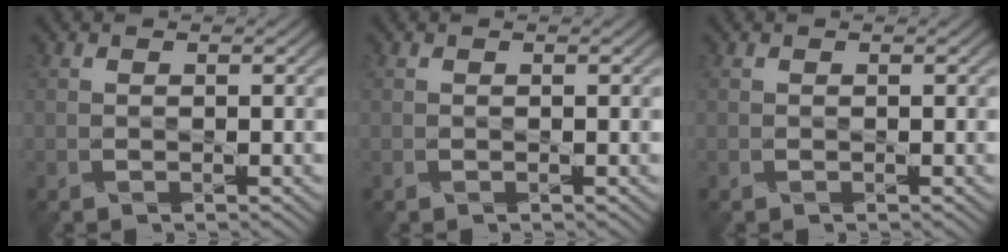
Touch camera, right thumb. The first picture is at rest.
{"total": 0.0}
{"total": 0.0}